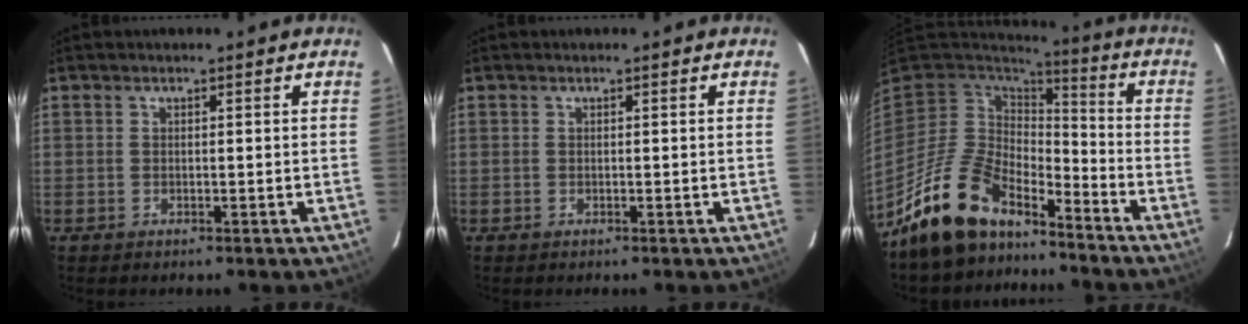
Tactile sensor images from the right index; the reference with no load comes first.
{"total": 0.0}
{"total": 15.1, "force": [-12.0, 6.4, 6.5], "torque": [-0.146, -0.001, -0.214]}